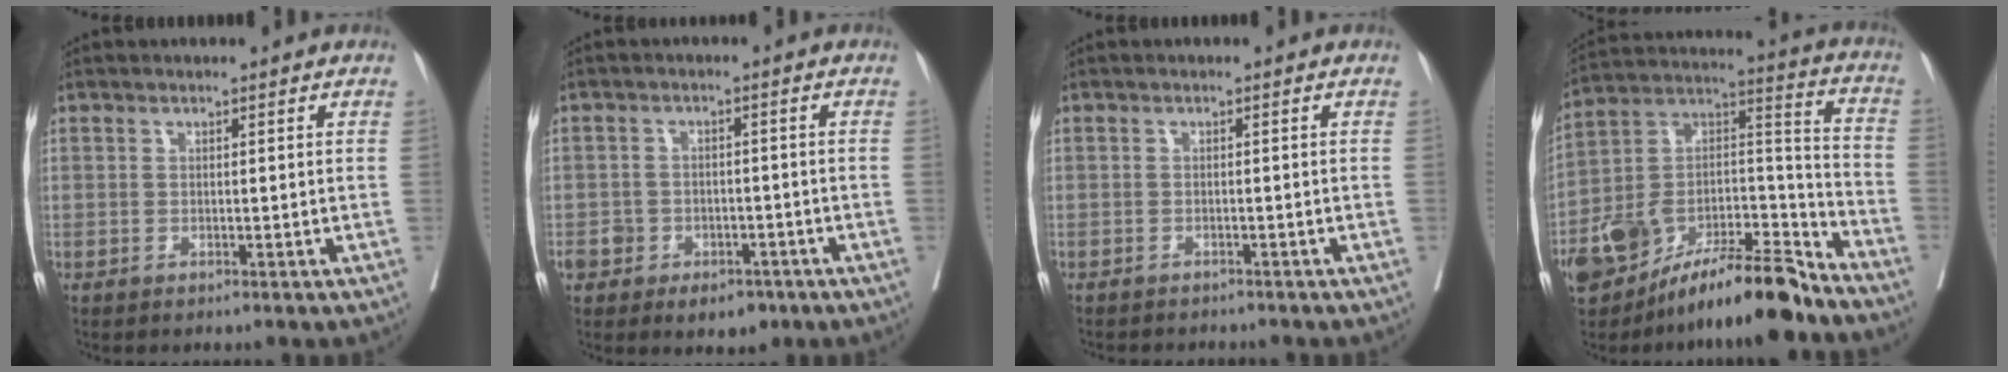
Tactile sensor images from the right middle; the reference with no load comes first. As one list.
[{"total": 6.3, "force": [-3.7, 4.4, 2.7], "torque": [-0.027, 0.010, -0.048]}, {"total": 4.8, "force": [-4.4, 1.1, 1.4], "torque": [-0.013, -0.004, -0.060]}, {"total": 20.0, "force": [-15.2, 5.8, 11.6], "torque": [-0.206, 0.036, -0.265]}]